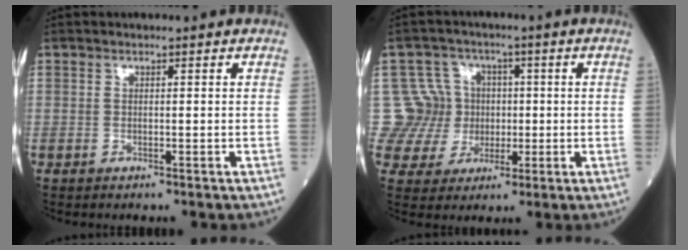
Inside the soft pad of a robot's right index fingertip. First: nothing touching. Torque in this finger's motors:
{"motor_torque": [-0.19, -0.02, -0.16, -0.07]}